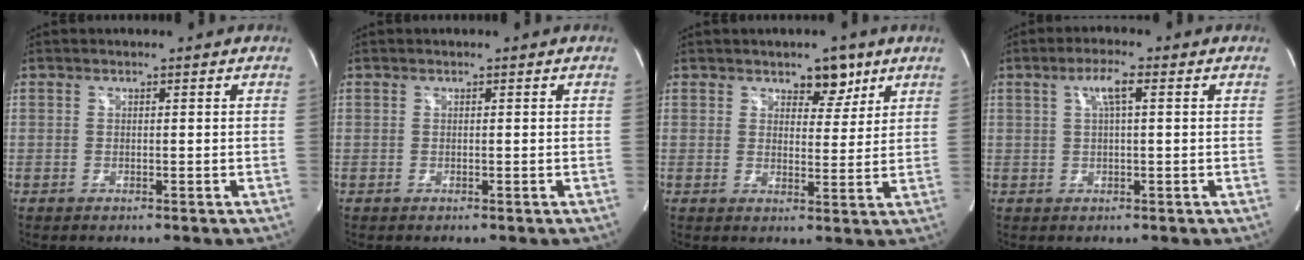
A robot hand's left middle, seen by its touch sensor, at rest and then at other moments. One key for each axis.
{"total": 0.0}
{"total": 4.7, "fx": 3.1, "fy": 2.5, "fz": 2.4, "tx": -0.024, "ty": 0.001, "tz": 0.046}
{"total": 3.6, "fx": 1.2, "fy": 0.3, "fz": 3.4, "tx": -0.065, "ty": 0.009, "tz": 0.022}